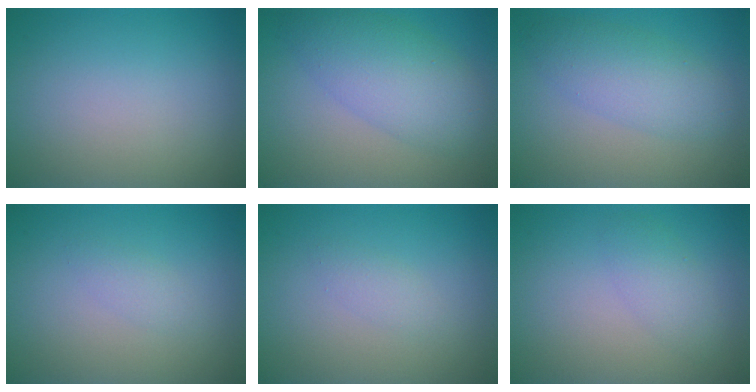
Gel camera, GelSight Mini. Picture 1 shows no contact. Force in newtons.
{"total": 6.0, "press": 6.0, "slide": 0.2}
{"total": 4.2, "press": 4.2, "slide": 0.1}
{"total": 1.1, "press": 1.1, "slide": 0.0}
{"total": 1.1, "press": 1.1, "slide": 0.1}
{"total": 2.1, "press": 2.1, "slide": 0.1}